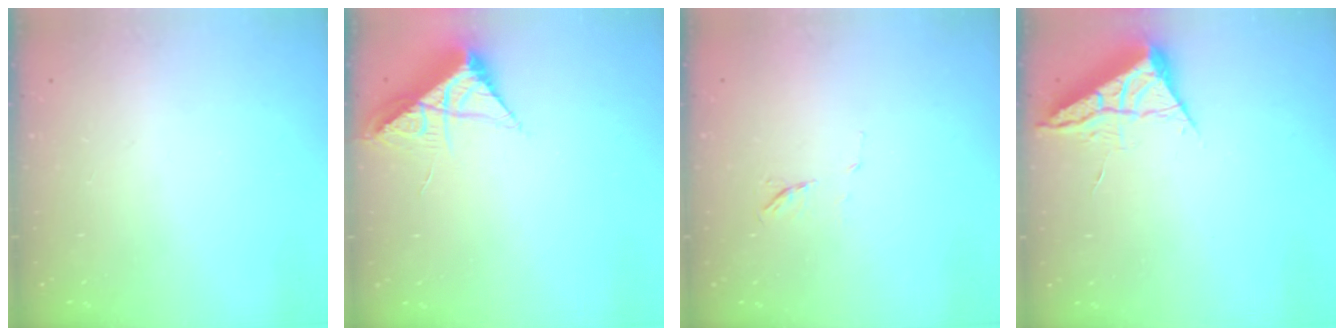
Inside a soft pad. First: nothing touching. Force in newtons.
{"total": 8.5, "press": 8.5, "slide": 0.5}
{"total": 4.9, "press": 4.8, "slide": 1.3}
{"total": 5.4, "press": 5.4, "slide": 0.8}